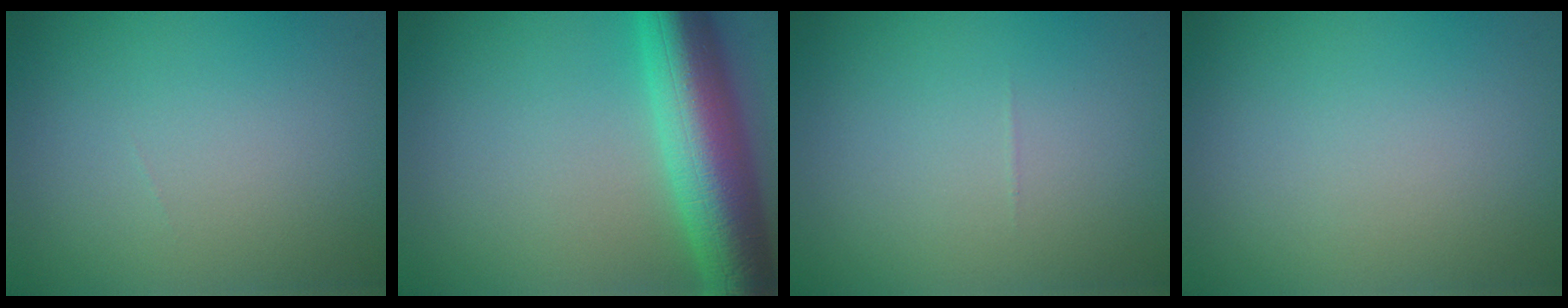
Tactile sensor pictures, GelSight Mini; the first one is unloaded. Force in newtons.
{"total": 9.3, "press": 9.3, "slide": 0.1}
{"total": 0.0}
{"total": 0.0}